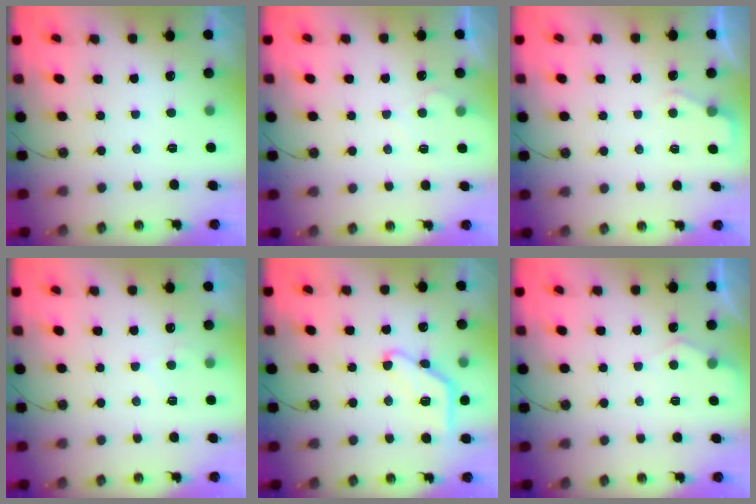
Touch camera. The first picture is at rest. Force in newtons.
{"total": 3.6, "press": 3.6, "slide": 0.5}
{"total": 2.8, "press": 2.7, "slide": 0.5}
{"total": 4.0, "press": 3.9, "slide": 0.5}
{"total": 12.2, "press": 12.1, "slide": 0.7}
{"total": 4.4, "press": 4.3, "slide": 0.5}